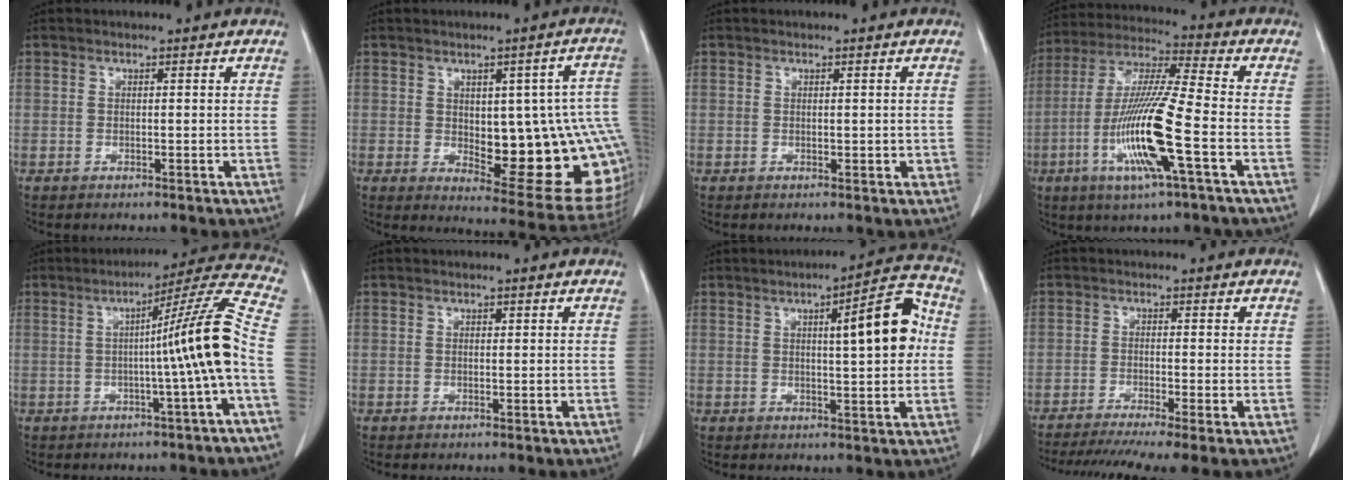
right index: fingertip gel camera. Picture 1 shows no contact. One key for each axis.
{"total": 18.3, "fx": -1.1, "fy": 5.8, "fz": 17.4, "tx": -0.158, "ty": 0.015, "tz": 0.010}
{"total": 1.2, "fx": -0.1, "fy": 0.8, "fz": 0.8, "tx": -0.006, "ty": 0.000, "tz": 0.002}
{"total": 15.5, "fx": -4.9, "fy": 0.3, "fz": 14.7, "tx": -0.303, "ty": -0.014, "tz": -0.097}
{"total": 12.2, "fx": -1.5, "fy": -2.5, "fz": 11.8, "tx": -0.154, "ty": 0.014, "tz": -0.025}
{"total": 0.0}
{"total": 10.2, "fx": 1.6, "fy": 1.7, "fz": 10.0, "tx": -0.131, "ty": 0.022, "tz": 0.018}
{"total": 9.1, "fx": -6.8, "fy": 0.0, "fz": 6.0, "tx": -0.094, "ty": -0.013, "tz": -0.108}